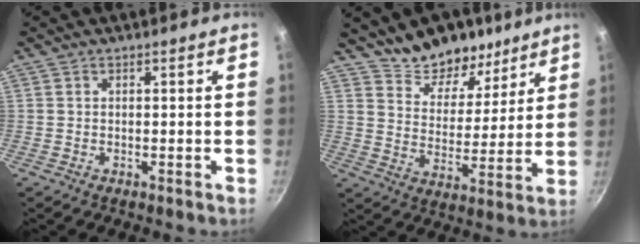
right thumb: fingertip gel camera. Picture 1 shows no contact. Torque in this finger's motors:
{"motor_torque": [0.68, 1.03, 0.00, 0.09, 0.07]}